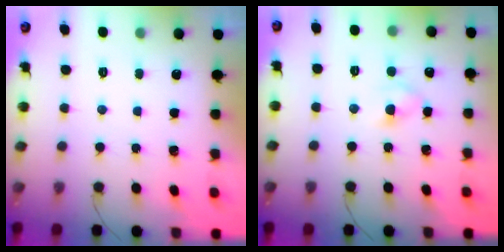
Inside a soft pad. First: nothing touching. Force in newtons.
{"total": 2.9, "press": 2.7, "slide": 1.2}